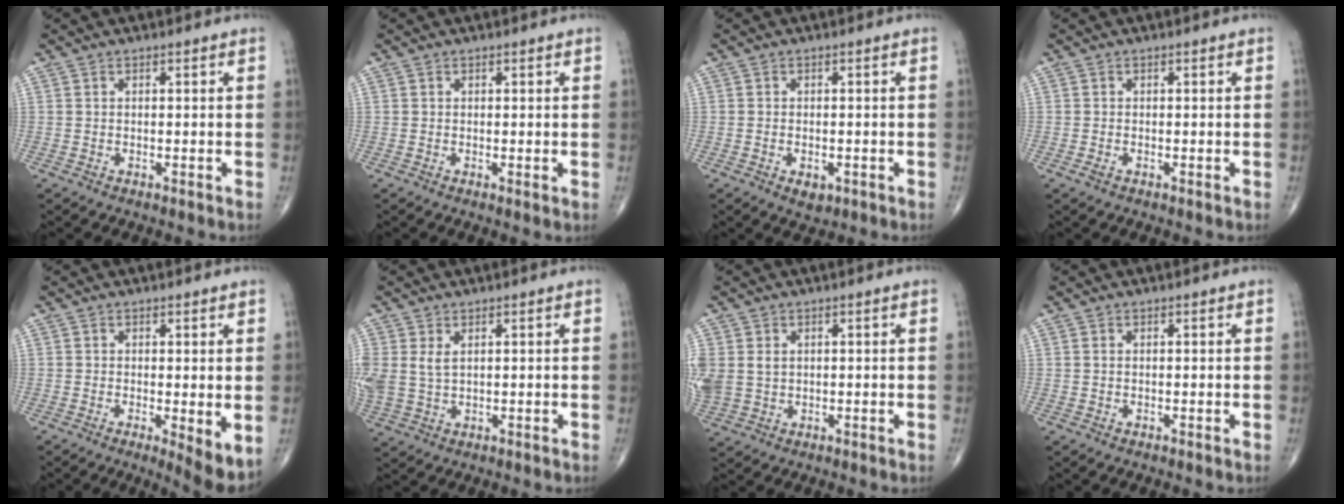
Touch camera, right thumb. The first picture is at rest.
{"total": 0.6, "force": [0.1, 0.3, 0.5], "torque": [-0.009, -0.003, -0.001]}
{"total": 2.9, "force": [-1.1, 1.8, 2.0], "torque": [-0.025, 0.001, -0.010]}
{"total": 0.8, "force": [-0.4, 0.4, 0.5], "torque": [-0.017, -0.002, -0.009]}
{"total": 5.3, "force": [-0.6, 1.6, 5.0], "torque": [-0.074, -0.017, -0.010]}
{"total": 6.1, "force": [1.6, 3.9, 4.4], "torque": [-0.114, 0.004, 0.045]}
{"total": 8.4, "force": [1.1, 6.8, 4.9], "torque": [-0.137, 0.003, 0.039]}
{"total": 0.0}